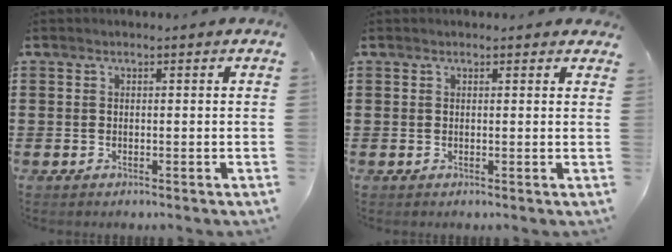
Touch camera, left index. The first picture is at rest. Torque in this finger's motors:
{"motor_torque": [1.47, -0.67, 0.66, 0.05]}